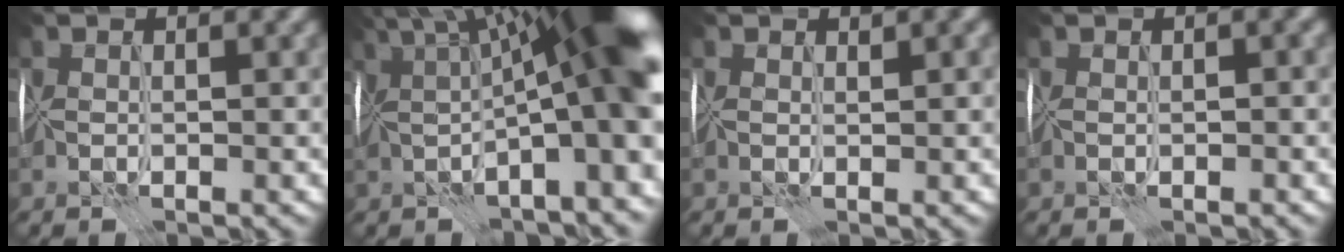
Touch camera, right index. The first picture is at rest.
{"total": 15.8, "force": [2.5, 4.3, 15.0], "torque": [-0.195, 0.035, 0.043]}
{"total": 0.9, "force": [0.6, 0.6, 0.3], "torque": [0.000, 0.002, 0.012]}
{"total": 0.8, "force": [-0.2, 0.6, 0.4], "torque": [-0.006, 0.000, 0.000]}